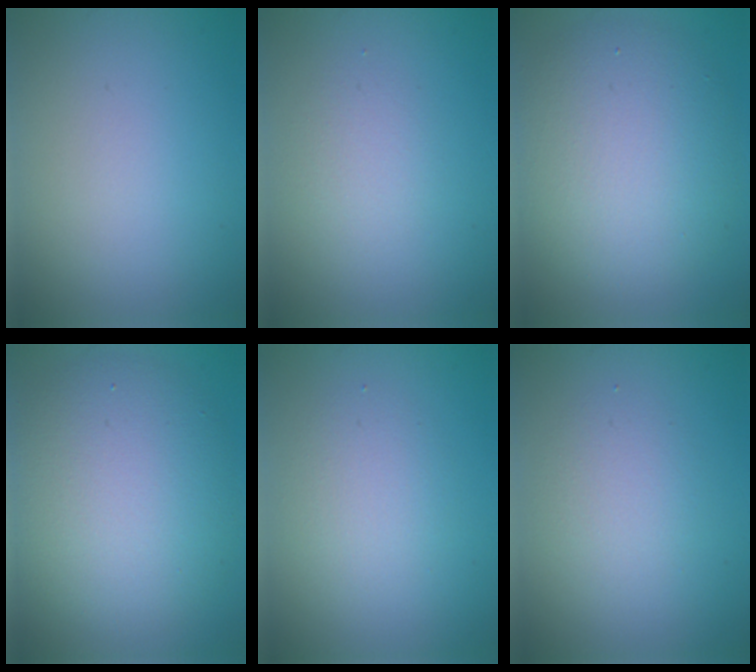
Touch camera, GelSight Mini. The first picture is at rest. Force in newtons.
{"total": 1.6, "press": 1.6, "slide": 0.1}
{"total": 7.5, "press": 7.5, "slide": 0.8}
{"total": 8.7, "press": 8.7, "slide": 0.6}
{"total": 2.4, "press": 2.4, "slide": 0.2}
{"total": 2.2, "press": 2.2, "slide": 0.0}